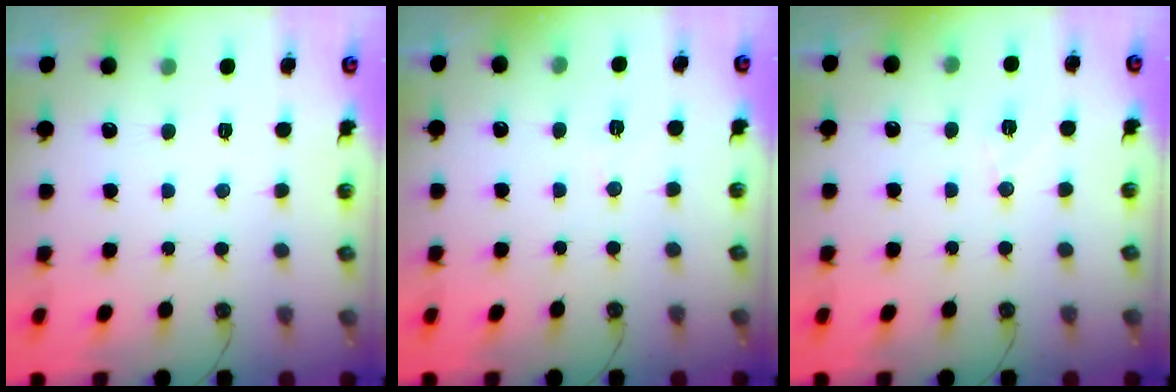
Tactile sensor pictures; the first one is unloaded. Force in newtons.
{"total": 5.7, "press": 3.6, "slide": 4.4}
{"total": 6.1, "press": 5.3, "slide": 2.9}